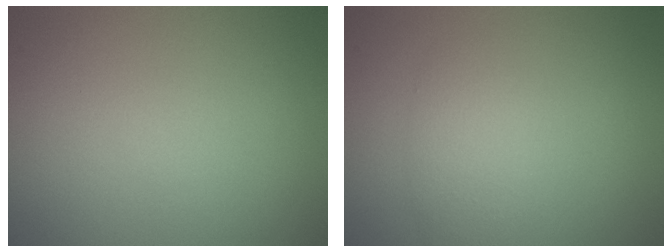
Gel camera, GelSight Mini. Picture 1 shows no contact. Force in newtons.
{"total": 2.1, "press": 2.1, "slide": 0.1}